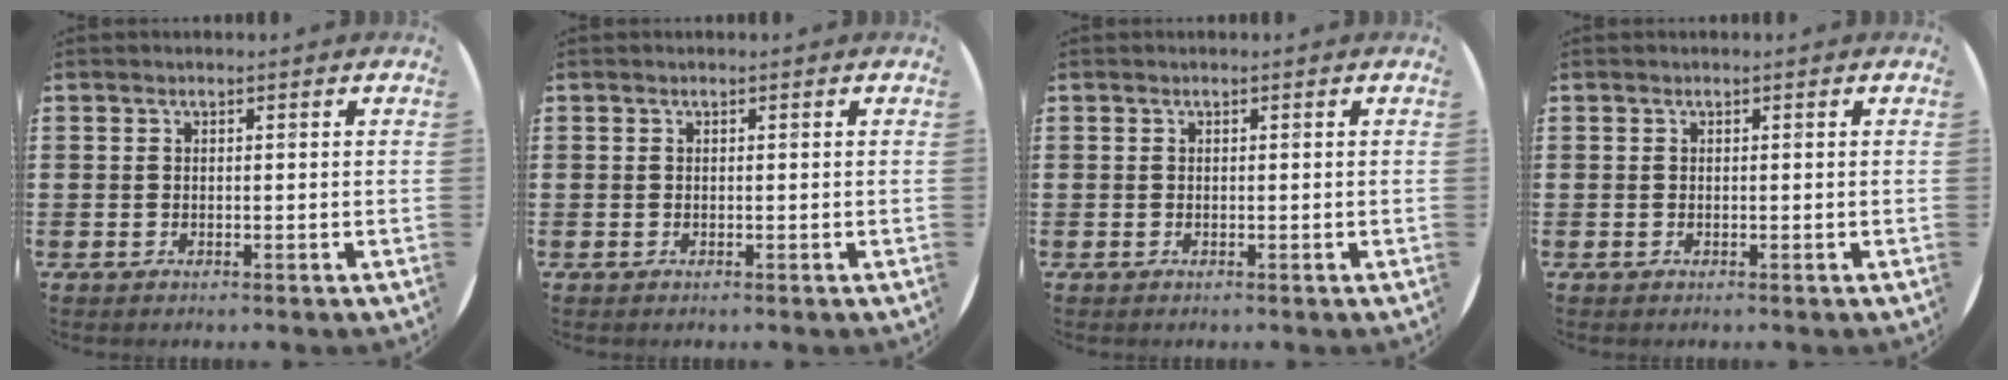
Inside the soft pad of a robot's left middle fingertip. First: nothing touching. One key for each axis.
{"total": 0.0}
{"total": 0.0}
{"total": 0.0}